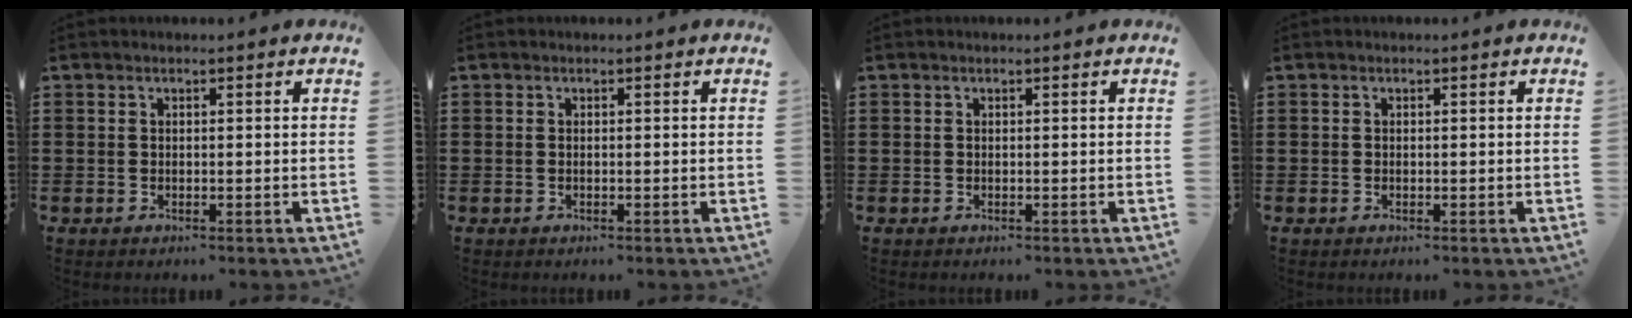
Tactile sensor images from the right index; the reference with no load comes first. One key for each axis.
{"total": 0.0}
{"total": 0.0}
{"total": 0.0}